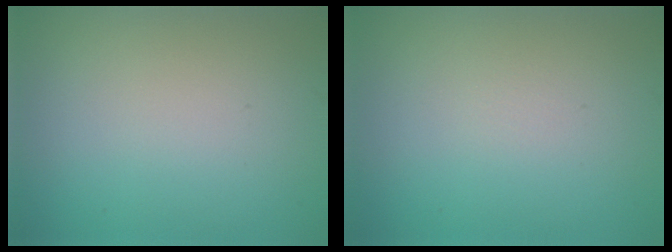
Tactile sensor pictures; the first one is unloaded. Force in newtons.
{"total": 0.0}